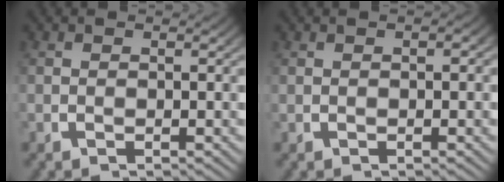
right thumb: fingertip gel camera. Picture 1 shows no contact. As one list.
[{"total": 0.7, "force": [0.1, 0.4, 0.6], "torque": [-0.007, -0.003, 0.003]}]